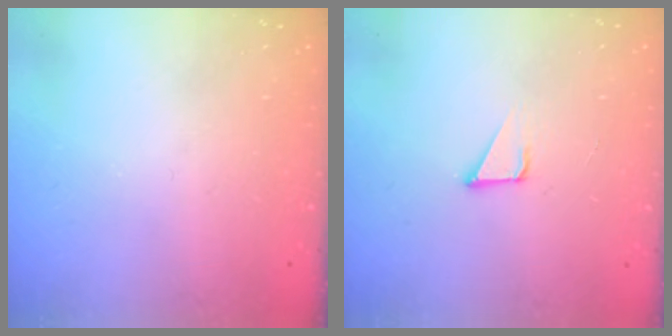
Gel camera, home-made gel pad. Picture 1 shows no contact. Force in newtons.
{"total": 2.2, "press": 2.2, "slide": 0.2}